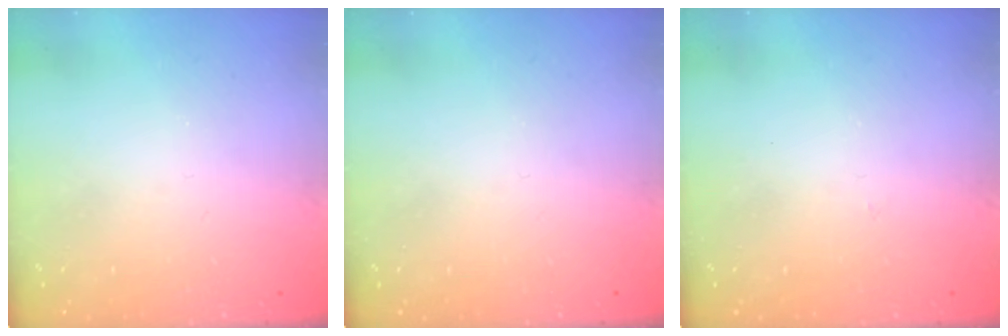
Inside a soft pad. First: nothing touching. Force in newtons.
{"total": 0.0}
{"total": 2.8, "press": 2.8, "slide": 0.4}